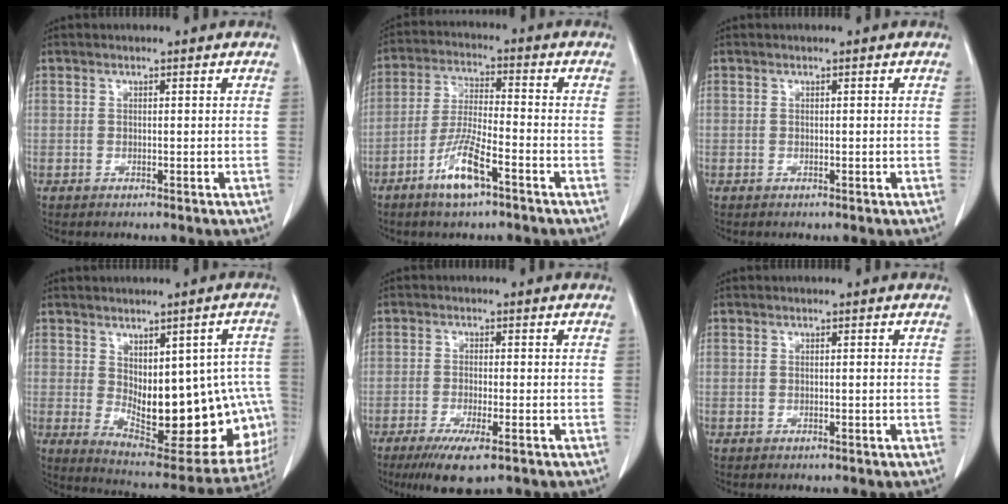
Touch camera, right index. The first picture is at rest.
{"total": 8.3, "force": [-4.7, 1.2, 6.7], "torque": [-0.140, -0.009, -0.091]}
{"total": 0.0}
{"total": 20.8, "force": [-2.0, 8.9, 18.7], "torque": [-0.183, 0.007, 0.005]}
{"total": 6.4, "force": [-3.8, 0.9, 5.0], "torque": [-0.091, -0.018, -0.062]}
{"total": 0.0}